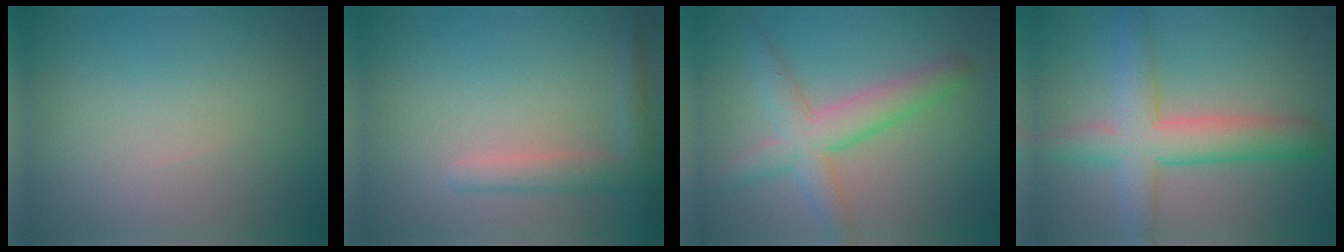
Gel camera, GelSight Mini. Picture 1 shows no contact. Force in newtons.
{"total": 2.6, "press": 2.5, "slide": 0.2}
{"total": 4.6, "press": 4.6, "slide": 0.1}
{"total": 5.9, "press": 5.9, "slide": 0.4}